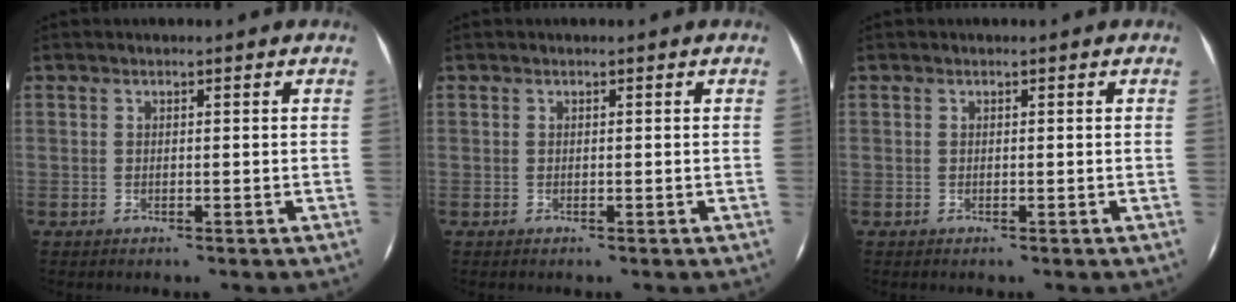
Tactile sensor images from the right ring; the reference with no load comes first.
{"total": 0.0}
{"total": 0.0}